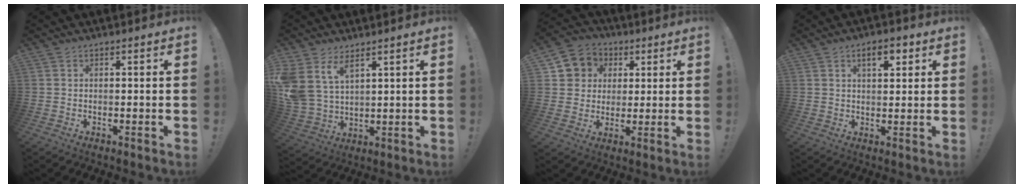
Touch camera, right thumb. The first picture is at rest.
{"total": 9.5, "force": [6.0, 5.5, 4.9], "torque": [-0.111, -0.036, 0.120]}
{"total": 8.4, "force": [1.9, 8.0, 1.8], "torque": [-0.026, -0.005, 0.043]}
{"total": 5.7, "force": [2.9, 2.5, 4.2], "torque": [-0.052, -0.005, 0.043]}